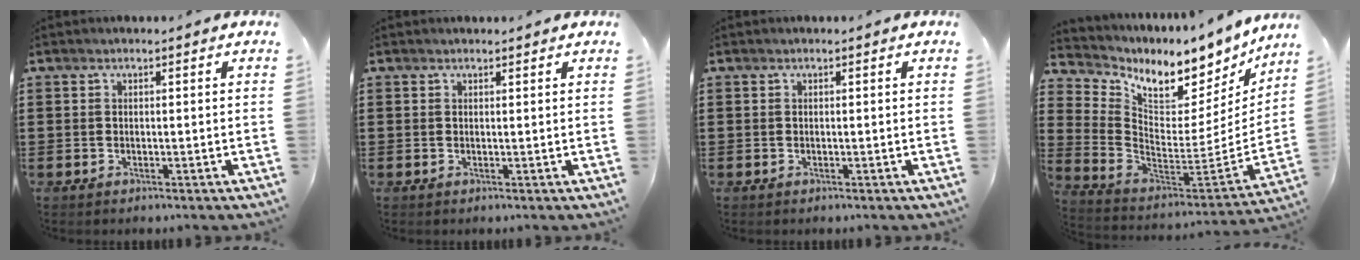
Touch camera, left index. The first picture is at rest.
{"total": 0.6, "force": [0.6, 0.2, 0.0], "torque": [-0.002, 0.001, 0.013]}
{"total": 0.0}
{"total": 6.8, "force": [6.2, 2.2, 1.9], "torque": [-0.072, -0.068, 0.104]}